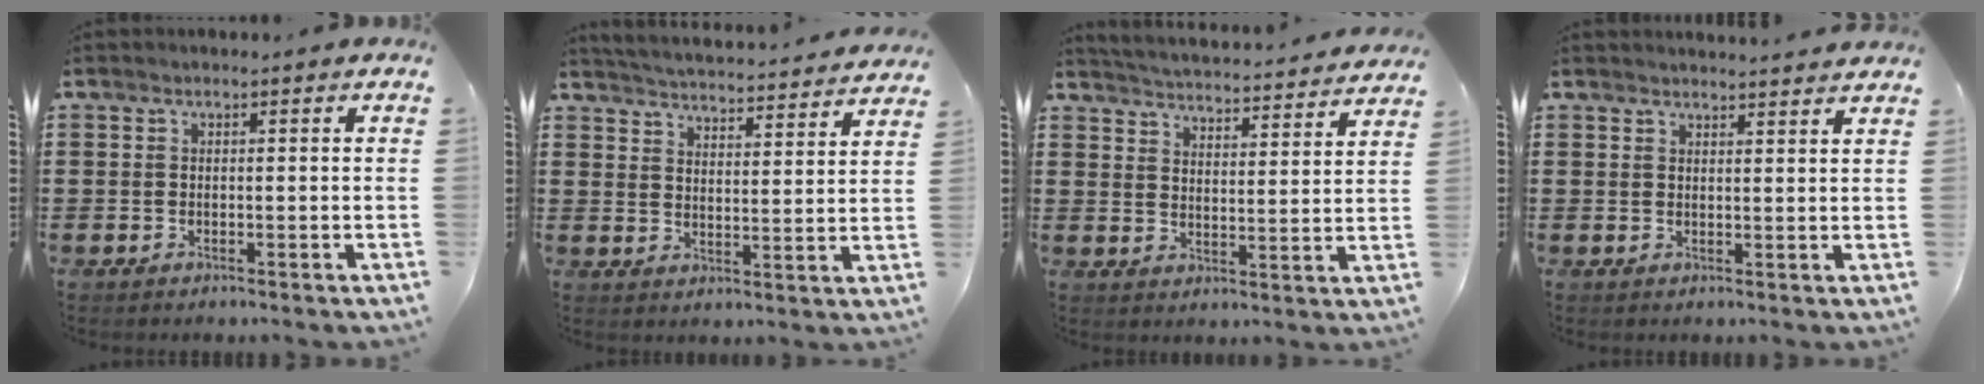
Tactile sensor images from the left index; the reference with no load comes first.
{"total": 4.2, "force": [4.1, -0.7, 0.3], "torque": [-0.026, -0.037, 0.066]}
{"total": 3.9, "force": [3.9, -0.7, 0.1], "torque": [-0.025, -0.039, 0.061]}
{"total": 2.2, "force": [2.2, -0.2, 0.1], "torque": [-0.008, -0.005, 0.043]}